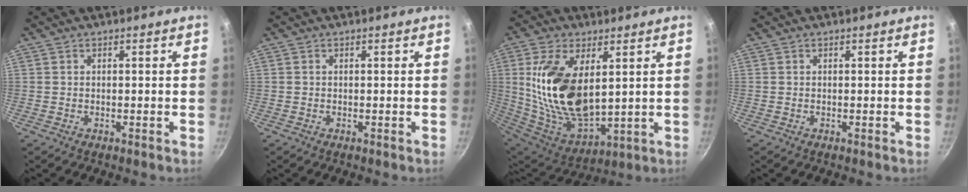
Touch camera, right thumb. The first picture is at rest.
{"total": 0.0}
{"total": 19.5, "force": [4.4, 10.6, 15.8], "torque": [-0.293, -0.034, 0.098]}
{"total": 0.0}